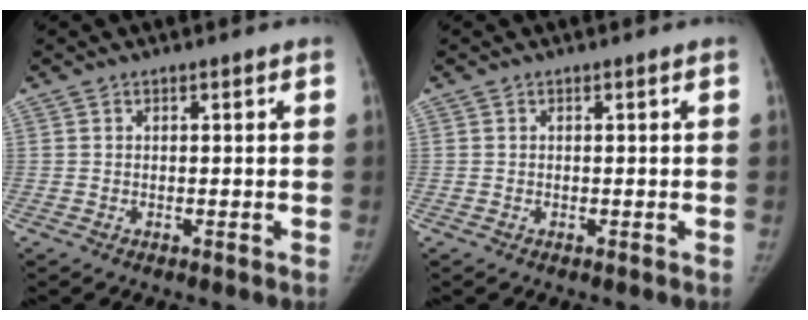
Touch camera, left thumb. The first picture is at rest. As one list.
[{"total": 0.0}]